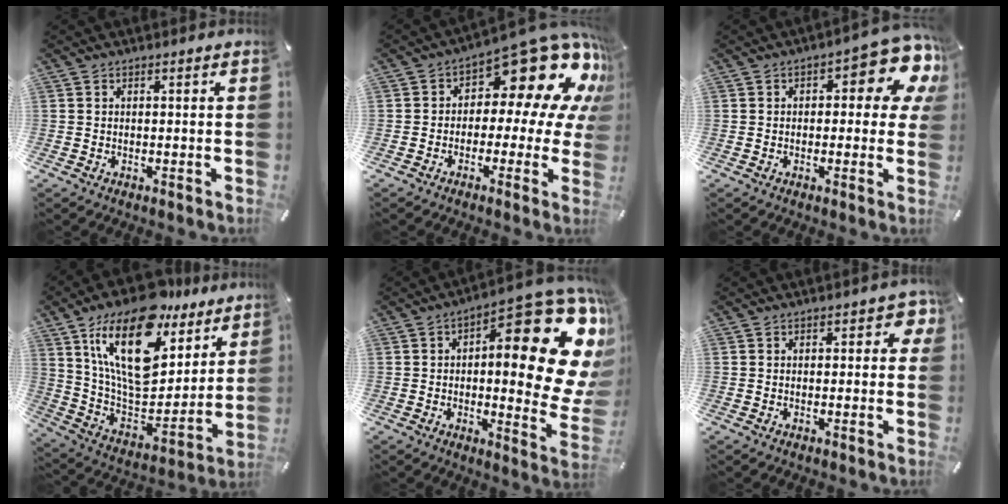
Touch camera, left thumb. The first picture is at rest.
{"total": 18.5, "force": [8.3, 9.0, 13.9], "torque": [-0.176, -0.065, 0.133]}
{"total": 12.3, "force": [5.2, 5.2, 9.8], "torque": [-0.118, -0.041, 0.085]}
{"total": 24.2, "force": [14.0, 12.1, 15.5], "torque": [-0.296, -0.089, 0.242]}
{"total": 26.8, "force": [8.1, 10.9, 23.1], "torque": [-0.279, -0.085, 0.139]}
{"total": 3.3, "force": [0.6, 1.9, 2.6], "torque": [-0.029, 0.001, 0.004]}